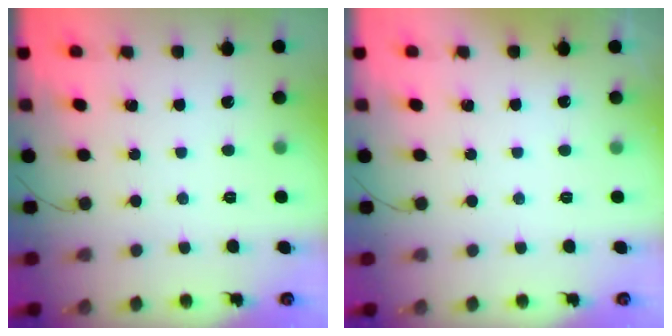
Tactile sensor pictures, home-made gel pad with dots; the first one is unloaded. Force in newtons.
{"total": 10.1, "press": 1.0, "slide": 10.0}